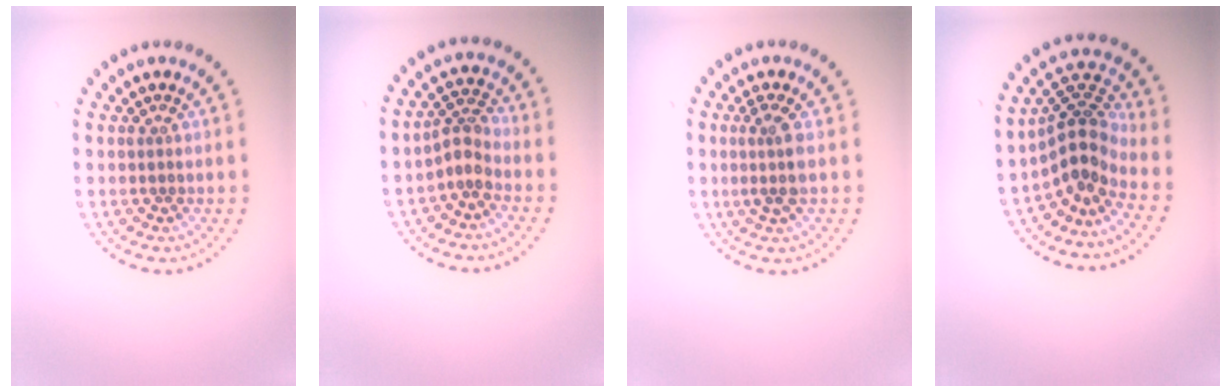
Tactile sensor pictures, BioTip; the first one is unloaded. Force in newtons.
{"total": 2.2, "press": 1.6, "slide": 1.4}
{"total": 2.3, "press": 1.9, "slide": 1.4}
{"total": 4.0, "press": 2.8, "slide": 2.9}